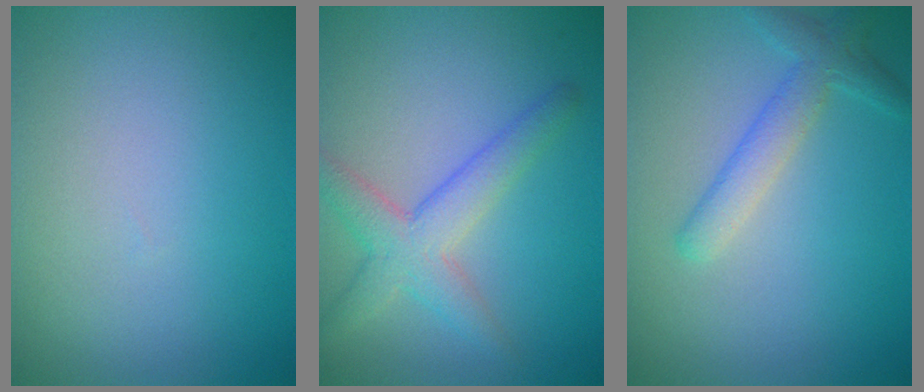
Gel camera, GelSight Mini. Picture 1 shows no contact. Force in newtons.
{"total": 4.0, "press": 4.0, "slide": 0.1}
{"total": 2.8, "press": 2.8, "slide": 0.1}